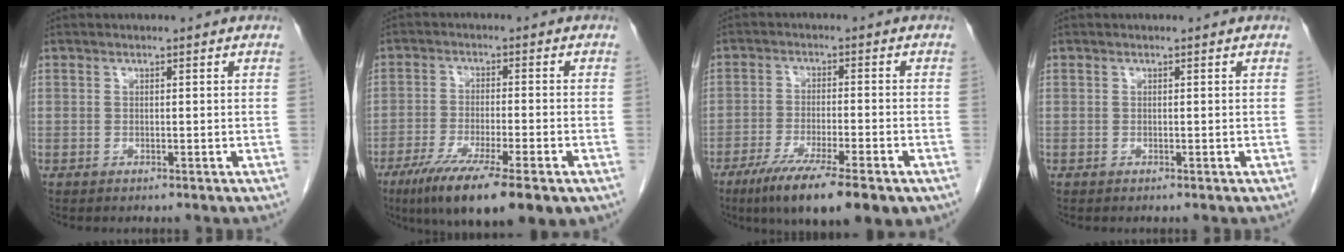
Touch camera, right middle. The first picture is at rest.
{"total": 14.0, "force": [-8.6, 2.1, 10.8], "torque": [-0.162, -0.033, -0.138]}
{"total": 14.5, "force": [-9.5, 2.3, 10.6], "torque": [-0.145, -0.029, -0.150]}
{"total": 0.0}